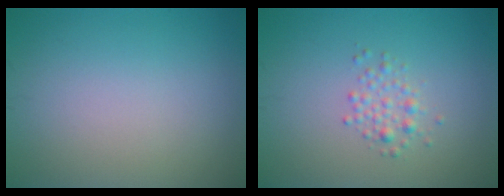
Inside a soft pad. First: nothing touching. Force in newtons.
{"total": 1.6, "press": 1.6, "slide": 0.0}